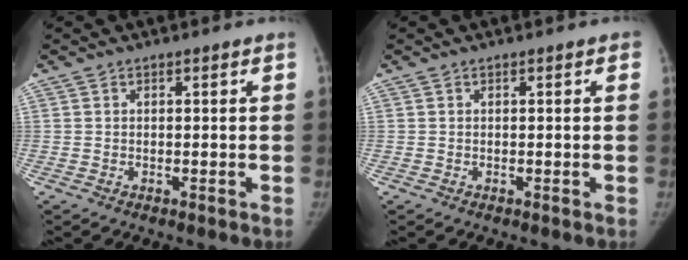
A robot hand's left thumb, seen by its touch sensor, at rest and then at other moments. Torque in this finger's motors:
{"motor_torque": [0.57, 0.18, 0.39, 0.07, 0.10]}